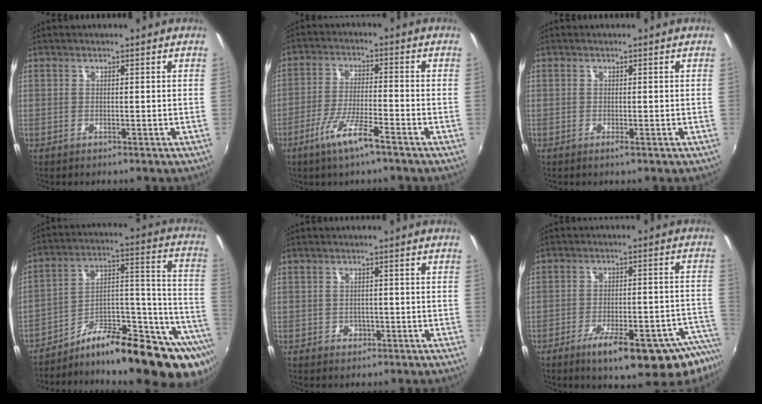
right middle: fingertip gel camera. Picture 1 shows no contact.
{"total": 8.2, "force": [-5.2, 0.7, 6.4], "torque": [-0.131, -0.010, -0.096]}
{"total": 1.2, "force": [-0.8, 0.2, 1.0], "torque": [-0.016, -0.002, -0.011]}
{"total": 23.7, "force": [-16.4, 6.3, 15.9], "torque": [-0.158, 0.022, -0.251]}
{"total": 2.1, "force": [-0.7, 1.8, 0.7], "torque": [-0.013, -0.001, -0.007]}
{"total": 20.2, "force": [-14.2, 4.4, 13.6], "torque": [-0.168, -0.026, -0.191]}